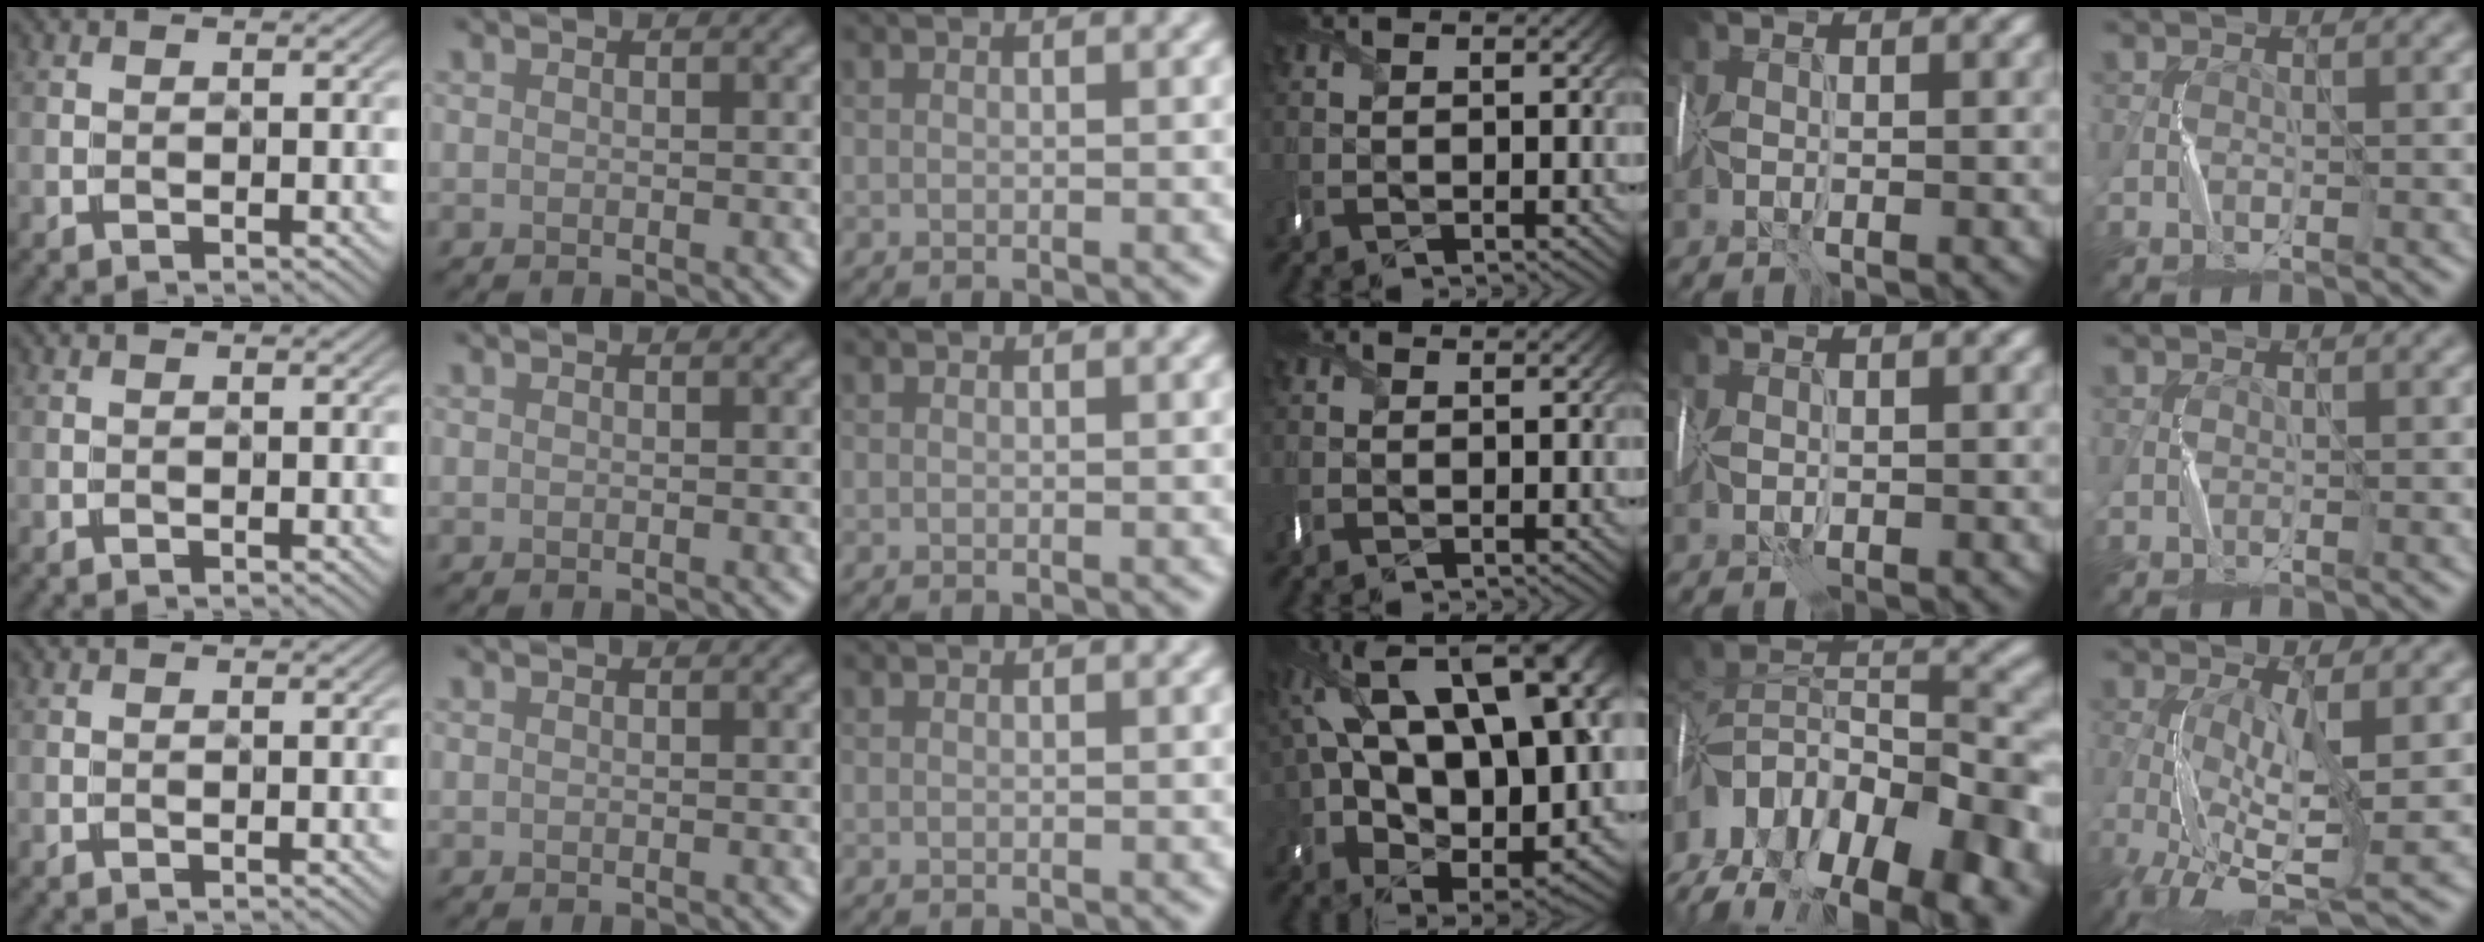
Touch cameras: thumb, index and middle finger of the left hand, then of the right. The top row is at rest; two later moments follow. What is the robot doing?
{"motion": "wrap", "object": "sponge"}